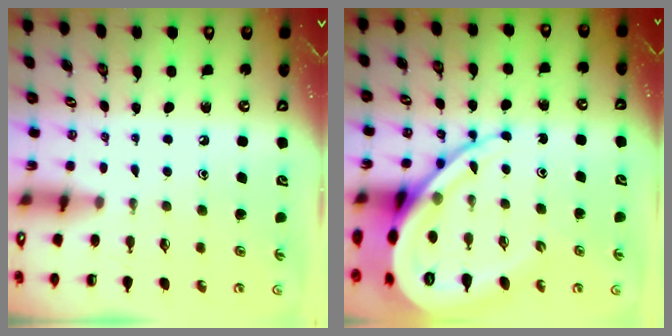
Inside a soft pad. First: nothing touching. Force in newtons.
{"total": 16.8, "press": 16.7, "slide": 1.9}